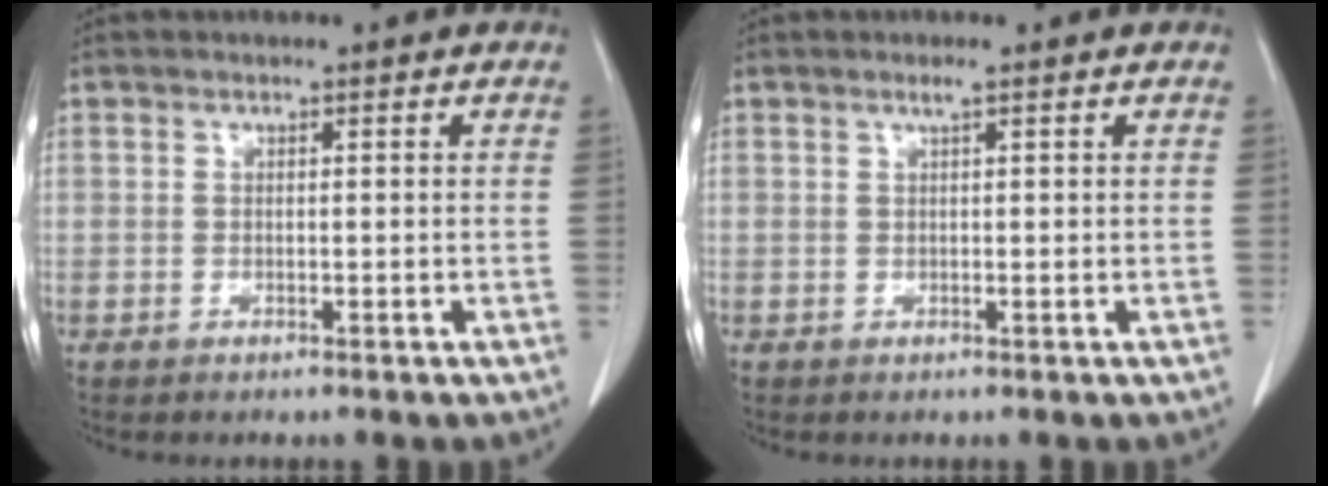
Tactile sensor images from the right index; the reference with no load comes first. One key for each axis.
{"total": 1.1, "fx": 0.7, "fy": -0.1, "fz": 0.8, "tx": -0.015, "ty": 0.004, "tz": 0.015}